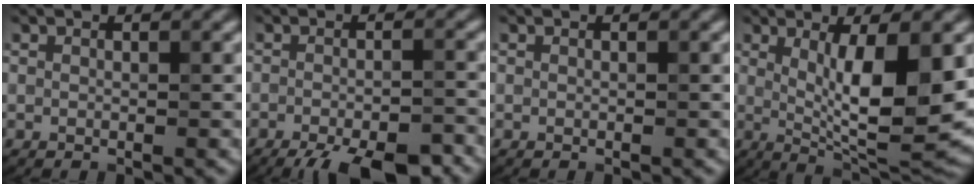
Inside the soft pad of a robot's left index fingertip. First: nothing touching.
{"total": 8.8, "force": [-7.0, 2.4, 4.9], "torque": [-0.064, -0.018, -0.095]}
{"total": 0.0}
{"total": 10.0, "force": [1.0, 2.7, 9.6], "torque": [-0.144, -0.015, 0.026]}